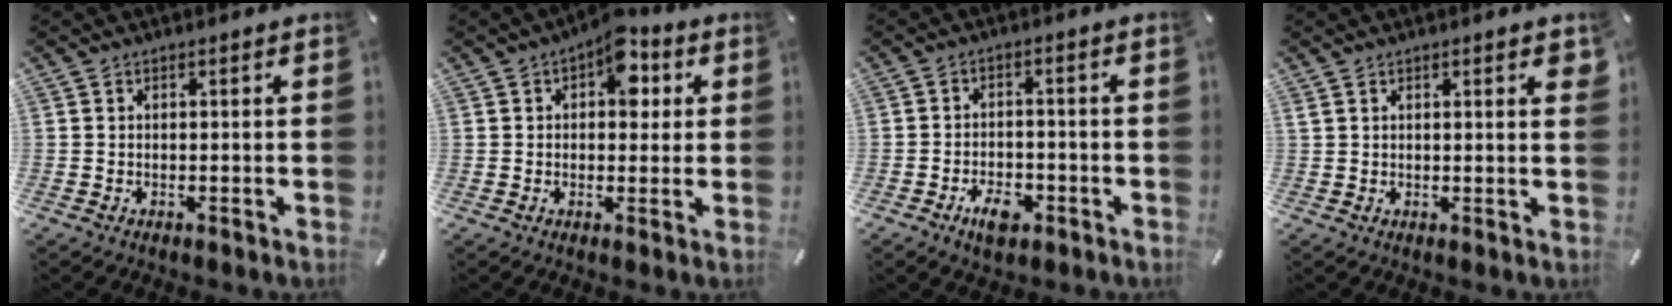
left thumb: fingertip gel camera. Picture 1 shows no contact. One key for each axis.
{"total": 8.3, "fx": 2.9, "fy": 5.1, "fz": 5.9, "tx": -0.064, "ty": -0.008, "tz": 0.043}
{"total": 6.1, "fx": -3.5, "fy": 3.6, "fz": 3.6, "tx": -0.063, "ty": 0.012, "tz": -0.065}
{"total": 2.1, "fx": 1.1, "fy": 0.5, "fz": 1.7, "tx": -0.028, "ty": -0.002, "tz": 0.017}